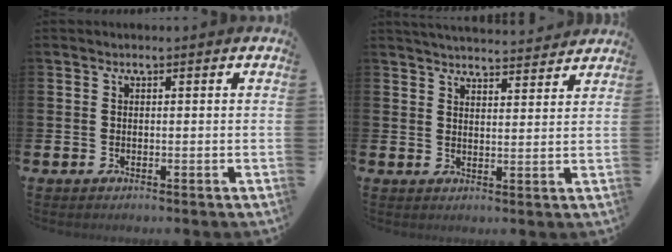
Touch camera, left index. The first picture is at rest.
{"total": 4.4, "force": [4.4, 0.2, 0.2], "torque": [-0.011, -0.028, 0.078]}